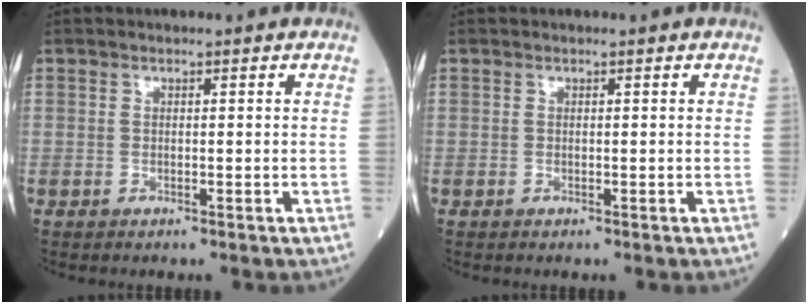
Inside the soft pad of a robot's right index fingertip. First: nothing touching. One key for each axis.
{"total": 0.0}